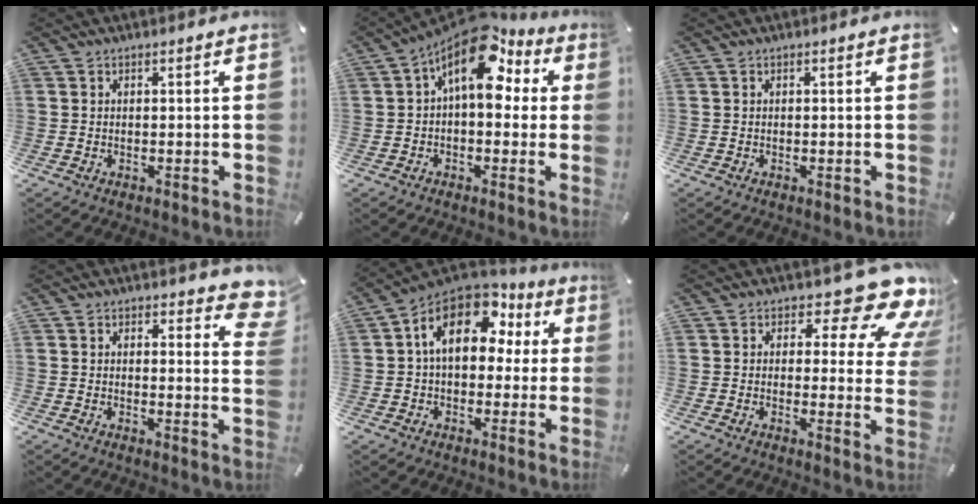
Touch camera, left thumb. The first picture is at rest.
{"total": 14.7, "force": [6.3, 7.8, 10.8], "torque": [-0.167, -0.042, 0.106]}
{"total": 0.0}
{"total": 5.7, "force": [4.1, 2.9, 2.8], "torque": [-0.019, -0.030, 0.069]}
{"total": 15.9, "force": [4.8, 10.5, 11.0], "torque": [-0.194, -0.009, 0.084]}
{"total": 14.1, "force": [8.1, 6.2, 9.6], "torque": [-0.123, -0.063, 0.134]}